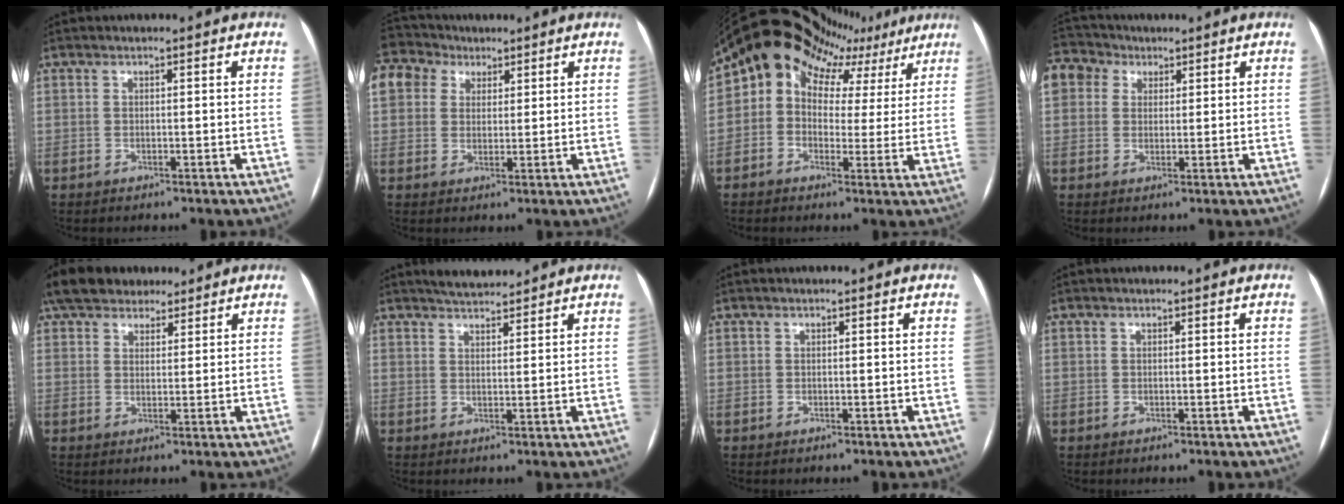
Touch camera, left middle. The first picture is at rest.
{"total": 13.3, "force": [7.9, 9.5, 4.9], "torque": [-0.149, 0.063, 0.152]}
{"total": 18.0, "force": [11.7, 11.8, 7.0], "torque": [-0.128, 0.083, 0.142]}
{"total": 10.8, "force": [5.6, 8.3, 4.1], "torque": [-0.117, 0.053, 0.105]}
{"total": 10.2, "force": [8.2, 4.9, 3.5], "torque": [-0.056, 0.040, 0.137]}
{"total": 3.9, "force": [3.8, 0.6, 1.0], "torque": [-0.020, 0.015, 0.065]}
{"total": 0.0}
{"total": 0.0}